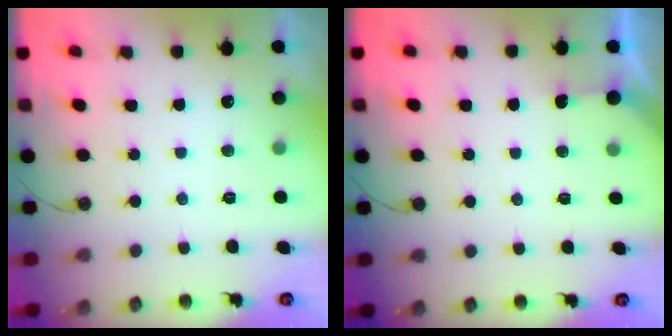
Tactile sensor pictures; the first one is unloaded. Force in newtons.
{"total": 3.0, "press": 3.0, "slide": 0.3}